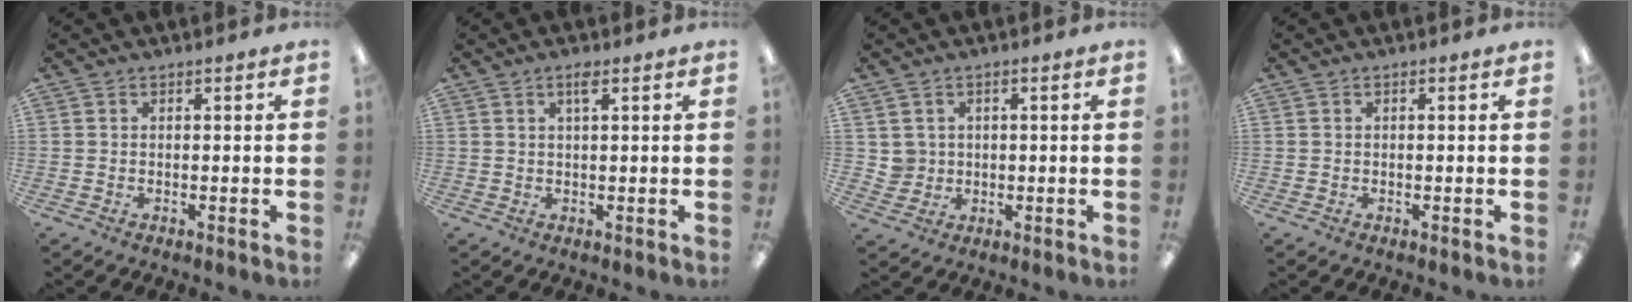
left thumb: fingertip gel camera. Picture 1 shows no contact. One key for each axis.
{"total": 2.4, "fx": 1.4, "fy": 0.5, "fz": 1.9, "tx": -0.034, "ty": 0.002, "tz": 0.021}
{"total": 3.2, "fx": 1.1, "fy": 3.0, "fz": -0.2, "tx": -0.006, "ty": 0.003, "tz": 0.021}
{"total": 0.0}